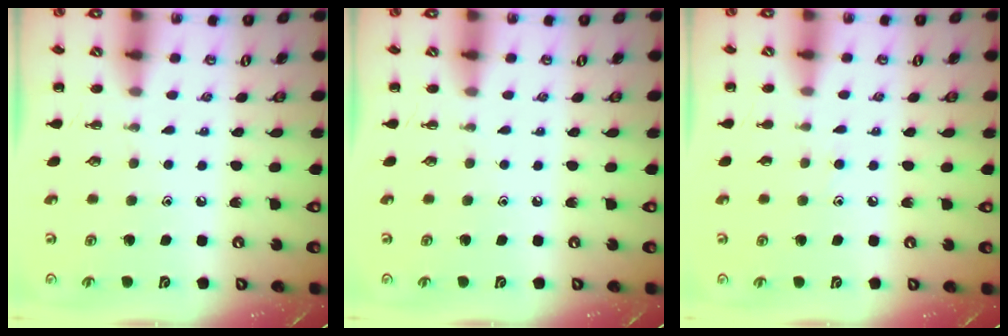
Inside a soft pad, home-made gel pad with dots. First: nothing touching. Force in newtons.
{"total": 0.0}
{"total": 5.7, "press": 5.4, "slide": 1.9}